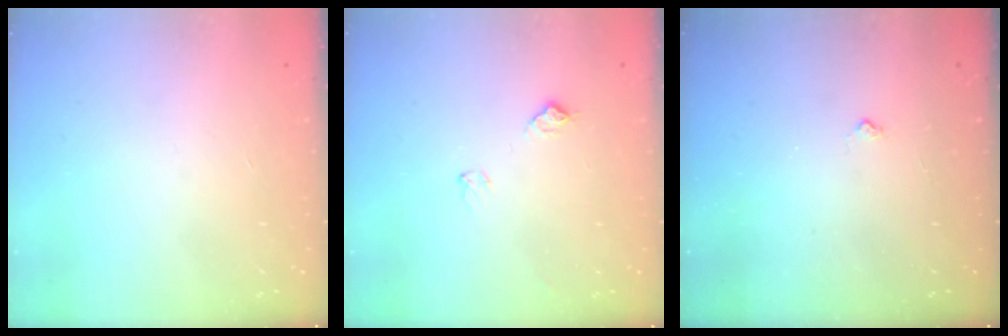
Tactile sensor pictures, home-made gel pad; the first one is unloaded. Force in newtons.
{"total": 6.5, "press": 6.4, "slide": 0.7}
{"total": 3.2, "press": 3.1, "slide": 0.4}